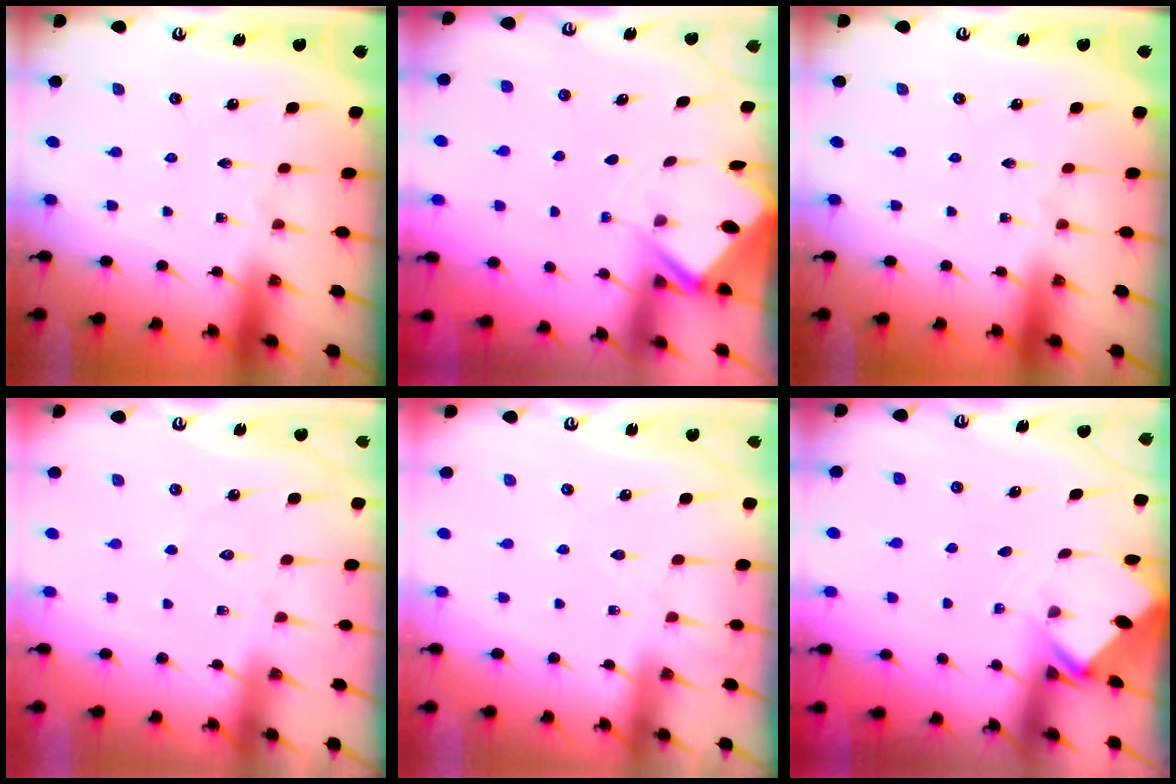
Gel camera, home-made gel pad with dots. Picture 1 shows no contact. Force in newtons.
{"total": 3.1, "press": 3.1, "slide": 0.3}
{"total": 0.0}
{"total": 5.6, "press": 5.6, "slide": 0.5}
{"total": 5.3, "press": 5.2, "slide": 0.6}
{"total": 2.2, "press": 2.2, "slide": 0.1}